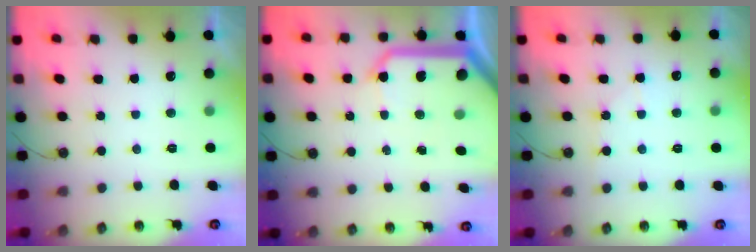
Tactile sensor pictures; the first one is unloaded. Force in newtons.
{"total": 18.3, "press": 18.1, "slide": 2.4}
{"total": 4.2, "press": 4.1, "slide": 0.5}